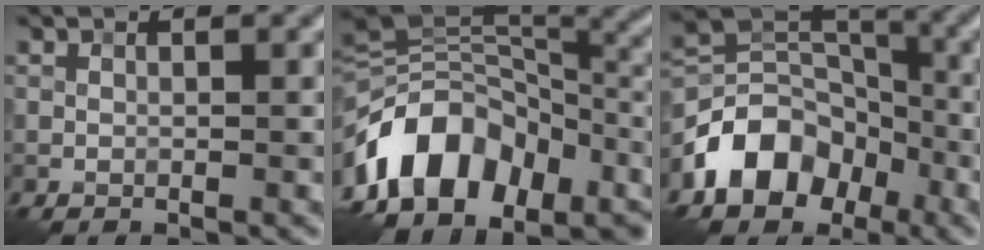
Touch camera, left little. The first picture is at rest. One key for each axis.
{"total": 13.4, "fx": -4.9, "fy": 8.6, "fz": 9.0, "tx": -0.171, "ty": 0.016, "tz": -0.093}
{"total": 8.0, "fx": -4.1, "fy": 5.6, "fz": 3.9, "tx": -0.061, "ty": -0.001, "tz": -0.081}